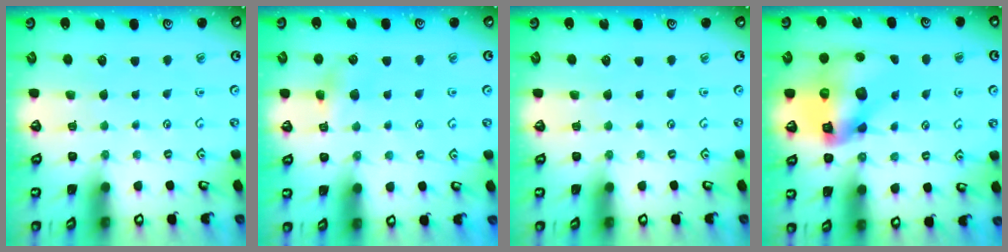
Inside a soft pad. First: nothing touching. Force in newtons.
{"total": 6.2, "press": 6.2, "slide": 0.6}
{"total": 0.0}
{"total": 15.0, "press": 14.8, "slide": 2.3}